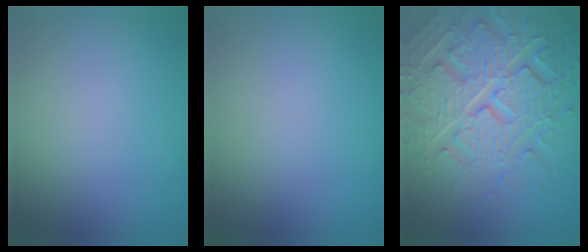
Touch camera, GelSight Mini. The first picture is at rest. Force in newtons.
{"total": 0.0}
{"total": 8.2, "press": 7.9, "slide": 1.8}